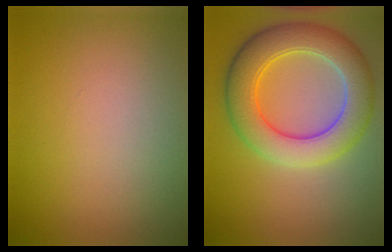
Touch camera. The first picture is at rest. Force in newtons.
{"total": 7.7, "press": 7.7, "slide": 0.2}